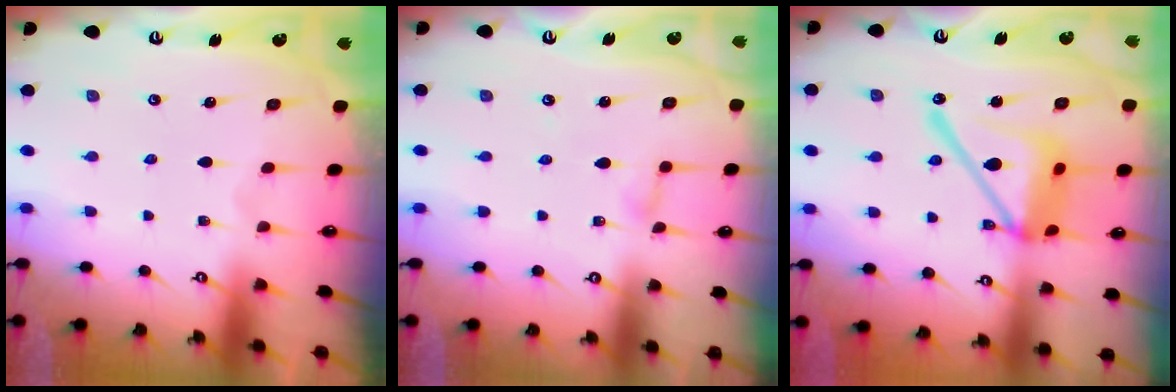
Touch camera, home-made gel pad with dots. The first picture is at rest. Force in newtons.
{"total": 3.0, "press": 3.0, "slide": 0.3}
{"total": 17.6, "press": 17.5, "slide": 1.7}